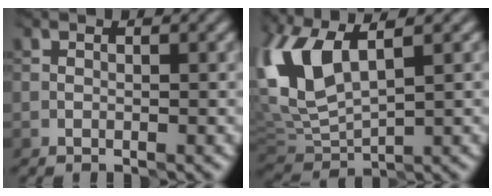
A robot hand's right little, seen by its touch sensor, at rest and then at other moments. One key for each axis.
{"total": 7.6, "fx": 2.9, "fy": 3.5, "fz": 6.1, "tx": -0.147, "ty": 0.007, "tz": 0.061}